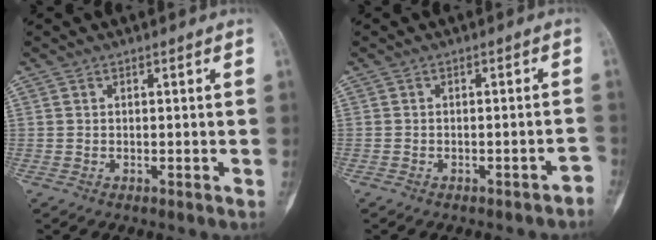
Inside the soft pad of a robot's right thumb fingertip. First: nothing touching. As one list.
[{"total": 2.0, "force": [-1.7, 0.9, 0.7], "torque": [0.000, 0.030, -0.019]}]